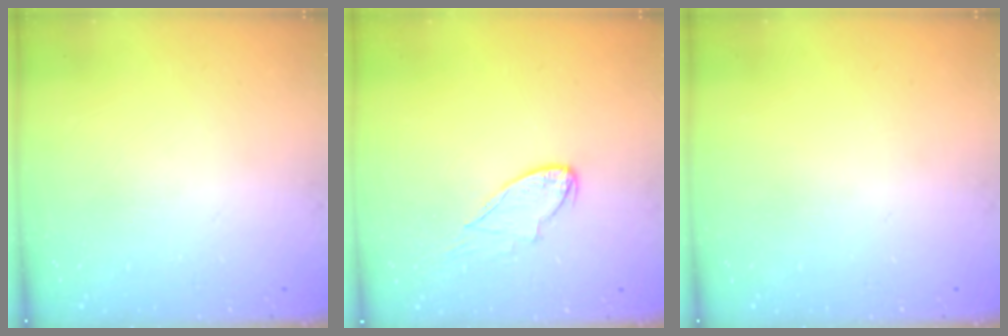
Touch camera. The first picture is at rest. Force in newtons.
{"total": 5.9, "press": 5.9, "slide": 0.6}
{"total": 0.0}